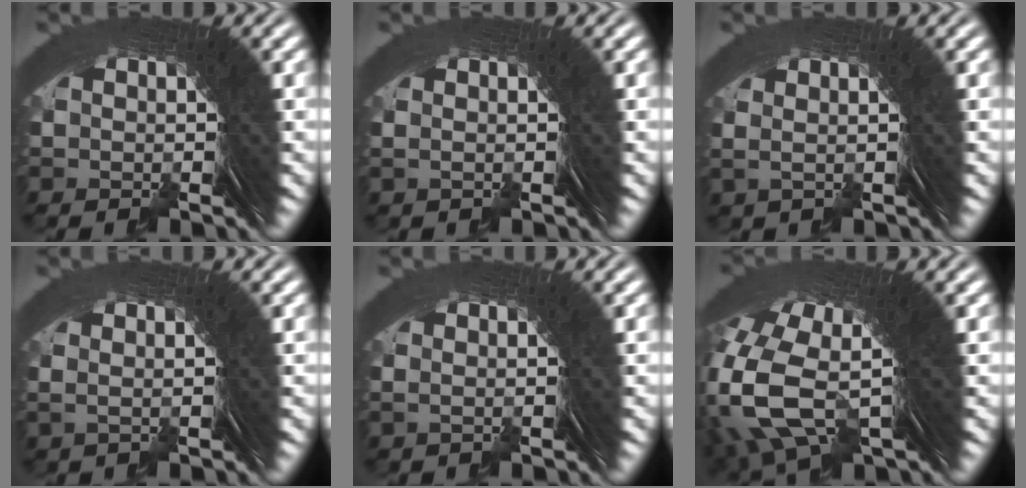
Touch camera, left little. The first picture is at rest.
{"total": 0.5, "force": [-0.1, -0.3, 0.4], "torque": [0.000, 0.007, -0.005]}
{"total": 1.8, "force": [0.4, 0.5, 1.6], "torque": [-0.029, 0.004, 0.005]}
{"total": 1.4, "force": [0.2, 0.3, 1.3], "torque": [-0.020, 0.005, 0.002]}
{"total": 0.7, "force": [0.0, -0.2, 0.7], "torque": [-0.006, 0.008, -0.003]}
{"total": 12.5, "force": [0.9, 8.7, 8.9], "torque": [-0.213, -0.031, 0.022]}